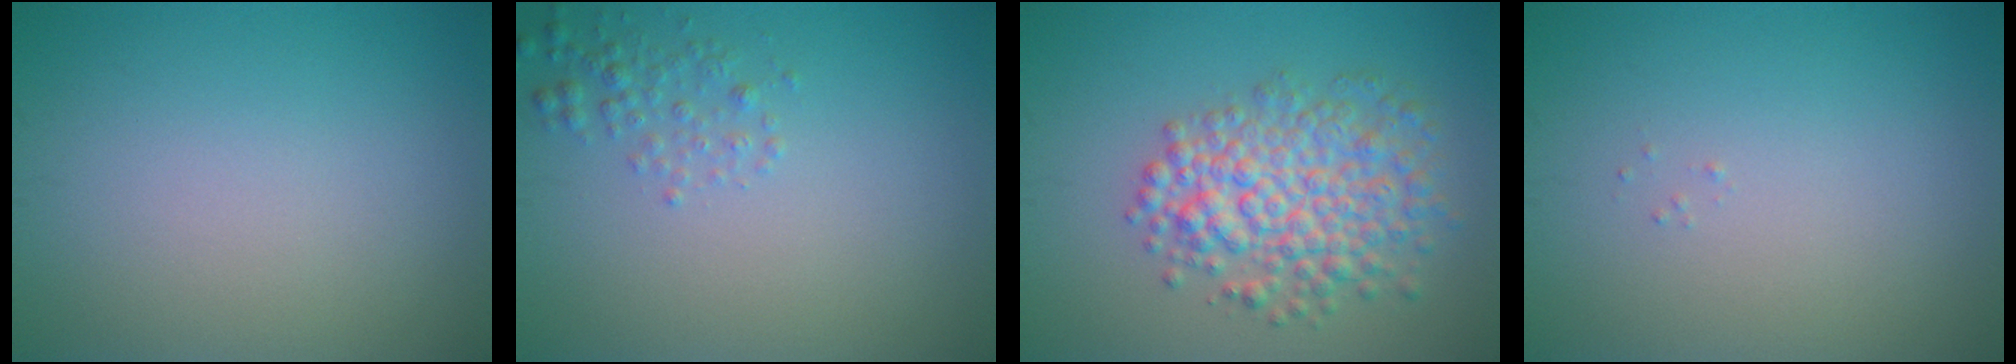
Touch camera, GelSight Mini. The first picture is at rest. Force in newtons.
{"total": 1.6, "press": 1.6, "slide": 0.1}
{"total": 5.9, "press": 5.9, "slide": 0.2}
{"total": 0.0}